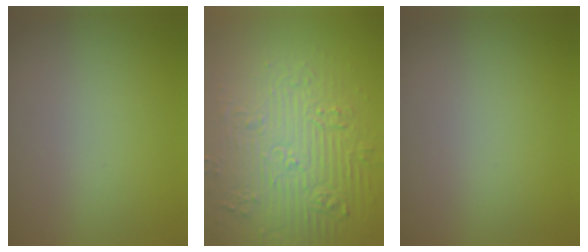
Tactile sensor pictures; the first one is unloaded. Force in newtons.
{"total": 8.1, "press": 7.8, "slide": 1.9}
{"total": 0.0}